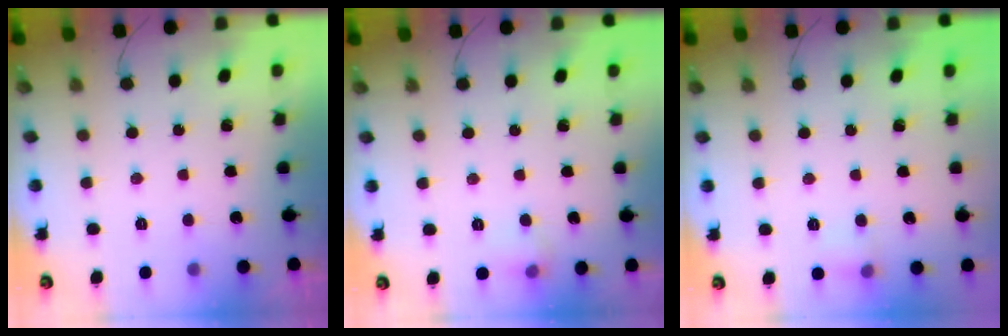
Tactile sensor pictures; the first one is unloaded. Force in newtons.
{"total": 6.3, "press": 4.8, "slide": 4.0}
{"total": 6.9, "press": 6.8, "slide": 1.3}